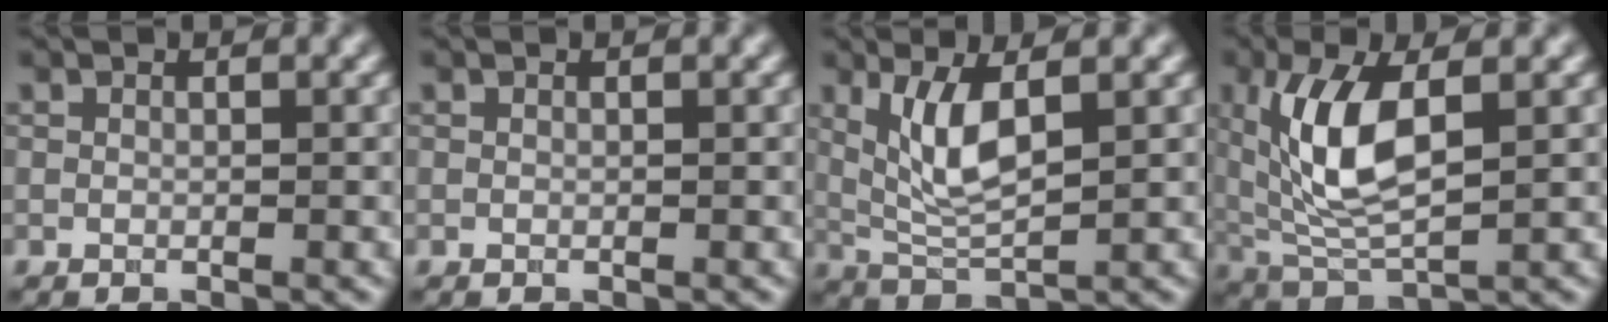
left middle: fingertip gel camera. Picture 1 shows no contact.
{"total": 0.0}
{"total": 4.2, "force": [1.2, 1.2, 3.8], "torque": [-0.092, -0.005, 0.038]}
{"total": 7.4, "force": [1.6, 3.2, 6.5], "torque": [-0.150, -0.003, 0.043]}